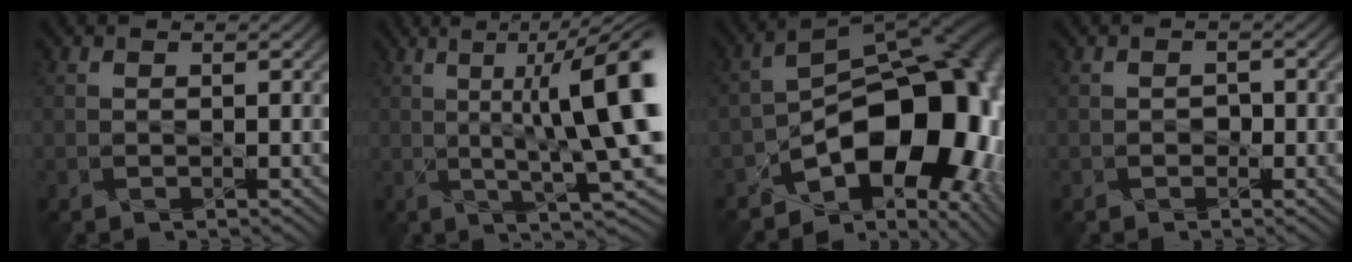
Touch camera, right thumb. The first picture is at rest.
{"total": 13.1, "force": [1.5, 3.0, 12.6], "torque": [-0.180, -0.004, 0.037]}
{"total": 16.9, "force": [-6.8, 10.0, 11.9], "torque": [-0.133, -0.015, -0.111]}
{"total": 1.0, "force": [-0.6, 0.8, -0.1], "torque": [0.002, -0.006, -0.008]}